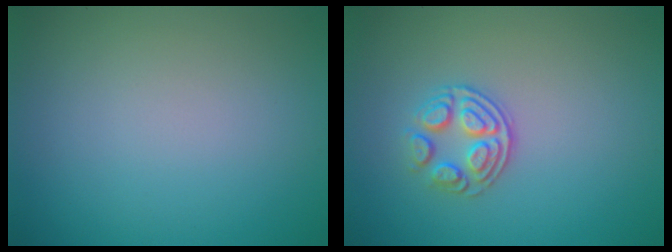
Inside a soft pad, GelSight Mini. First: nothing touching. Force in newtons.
{"total": 2.9, "press": 2.5, "slide": 1.4}